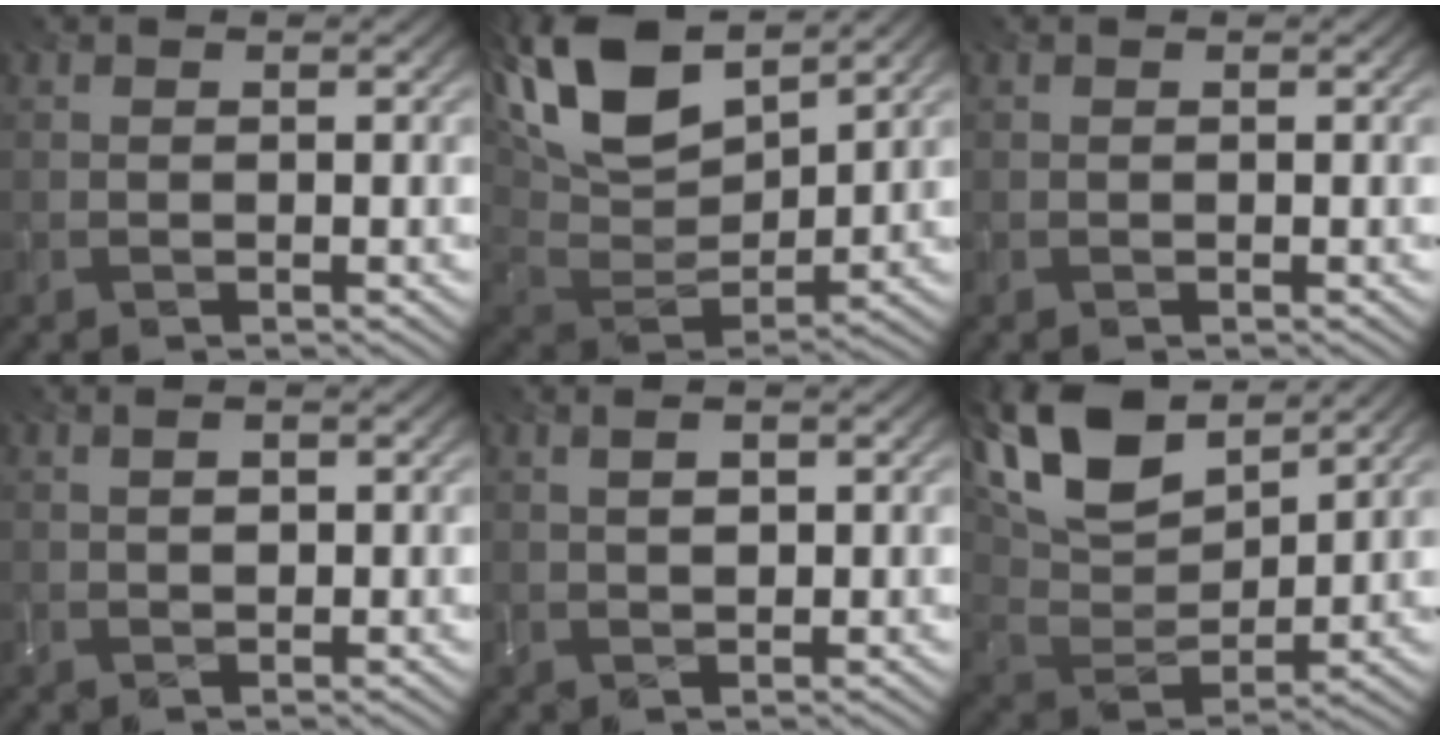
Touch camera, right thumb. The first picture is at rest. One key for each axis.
{"total": 16.6, "fx": 9.1, "fy": 7.7, "fz": 11.6, "tx": -0.270, "ty": 0.031, "tz": 0.156}
{"total": 0.0}
{"total": 1.4, "fx": 0.3, "fy": 0.6, "fz": 1.2, "tx": -0.026, "ty": 0.002, "tz": 0.007}
{"total": 2.0, "fx": 0.6, "fy": 0.7, "fz": 1.8, "tx": -0.039, "ty": 0.002, "tz": 0.014}
{"total": 15.4, "fx": 9.5, "fy": 6.8, "fz": 10.1, "tx": -0.229, "ty": 0.023, "tz": 0.166}